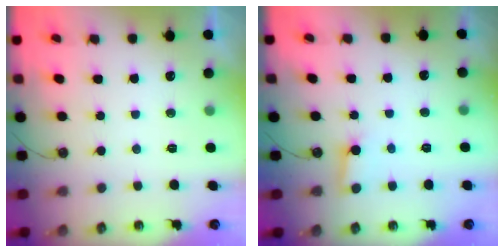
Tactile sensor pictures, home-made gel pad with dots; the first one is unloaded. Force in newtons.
{"total": 2.9, "press": 2.9, "slide": 0.2}